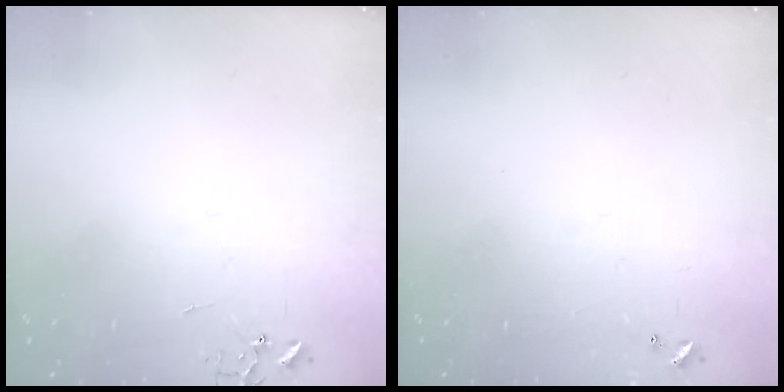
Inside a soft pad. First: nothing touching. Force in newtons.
{"total": 0.0}